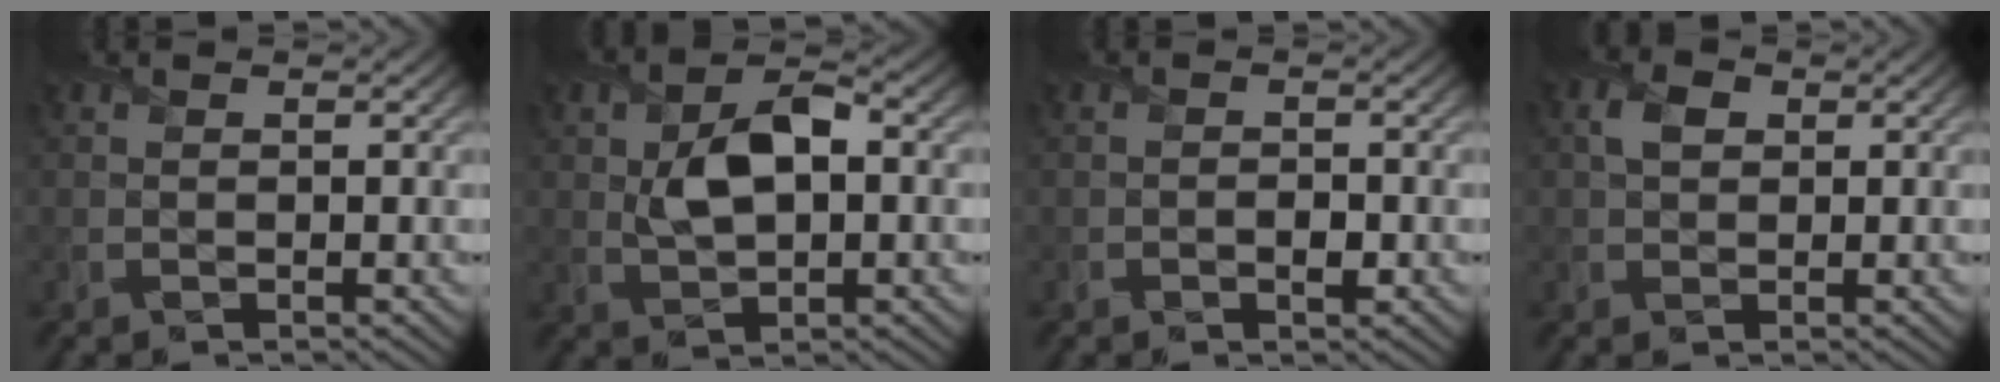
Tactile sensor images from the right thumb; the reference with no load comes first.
{"total": 6.3, "force": [0.8, 3.7, 5.1], "torque": [-0.100, 0.005, 0.015]}
{"total": 1.5, "force": [-0.7, 0.9, 1.0], "torque": [-0.013, -0.003, -0.013]}
{"total": 2.4, "force": [0.8, 1.8, 1.4], "torque": [-0.034, 0.007, 0.010]}